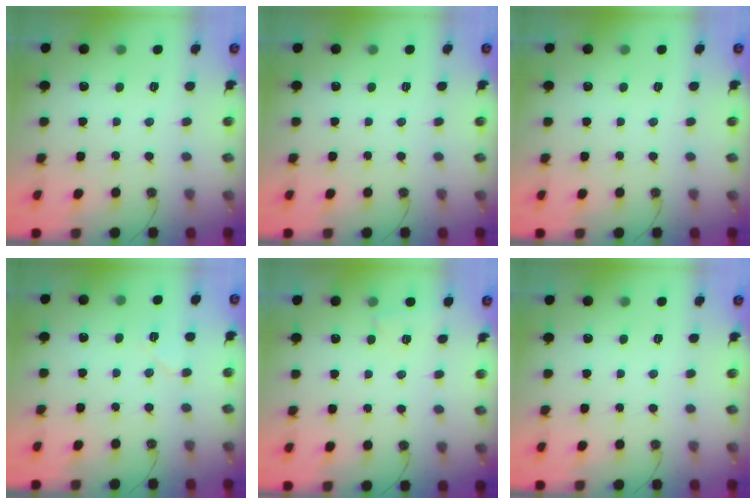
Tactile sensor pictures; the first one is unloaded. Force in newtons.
{"total": 0.0}
{"total": 0.0}
{"total": 5.6, "press": 5.1, "slide": 2.5}
{"total": 3.0, "press": 2.8, "slide": 0.9}
{"total": 0.0}